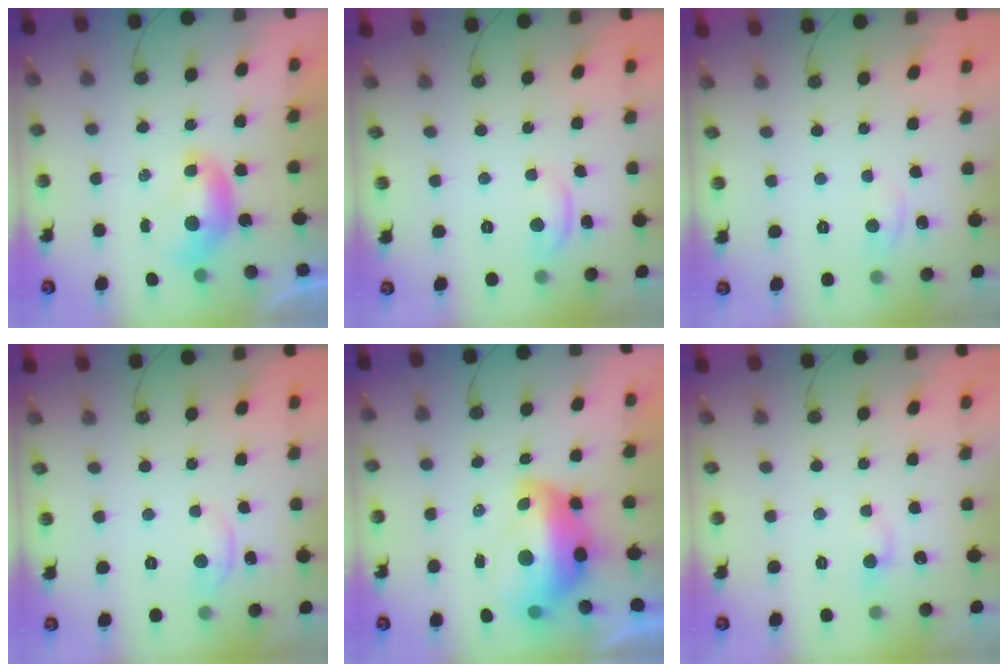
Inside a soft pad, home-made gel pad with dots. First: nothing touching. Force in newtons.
{"total": 2.3, "press": 2.2, "slide": 0.4}
{"total": 1.1, "press": 1.1, "slide": 0.2}
{"total": 0.8, "press": 0.7, "slide": 0.4}
{"total": 8.9, "press": 8.8, "slide": 1.4}
{"total": 0.0}